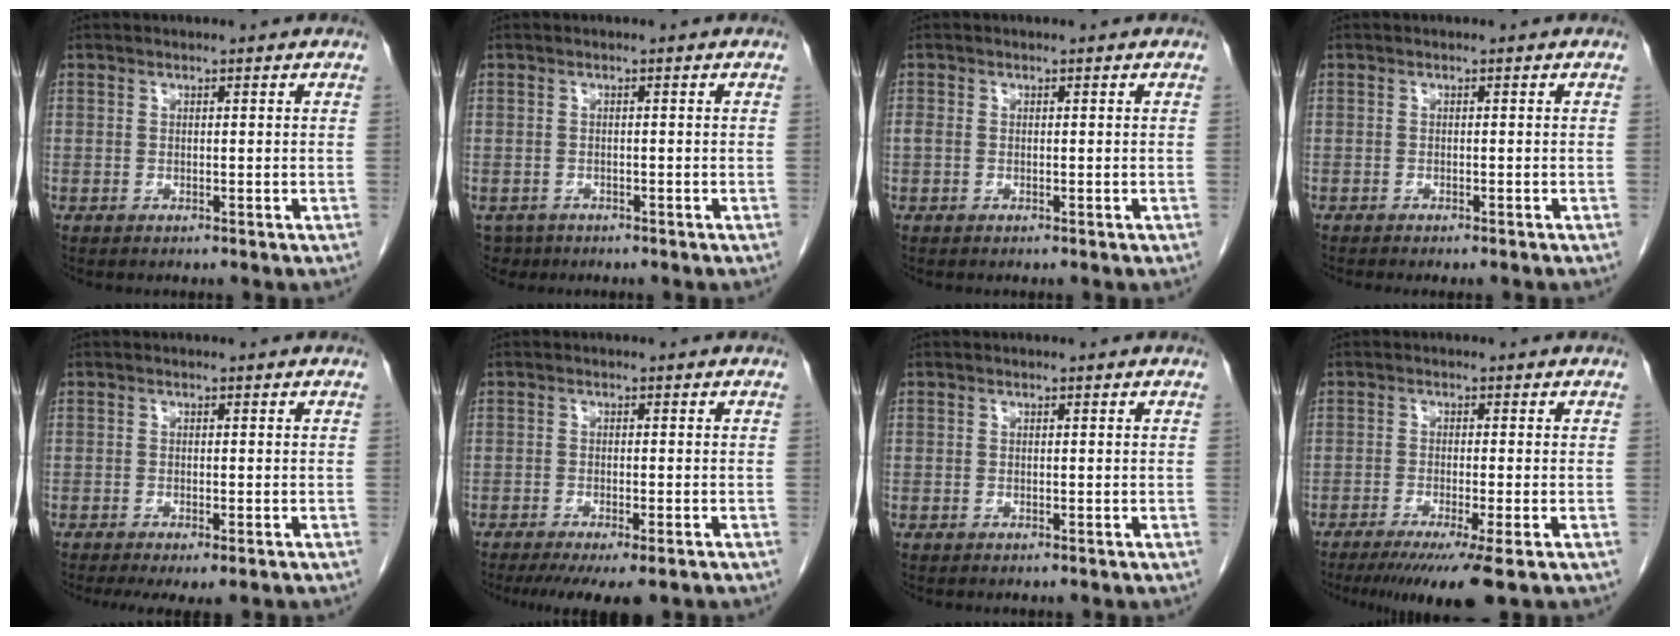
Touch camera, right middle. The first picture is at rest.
{"total": 3.1, "force": [-2.0, 2.3, 0.0], "torque": [0.002, -0.001, -0.037]}
{"total": 1.3, "force": [-0.3, 0.8, 1.0], "torque": [-0.031, 0.005, -0.002]}
{"total": 3.5, "force": [-3.1, 0.3, 1.6], "torque": [-0.019, -0.005, -0.039]}
{"total": 6.2, "force": [-4.7, 1.1, 3.9], "torque": [-0.049, -0.017, -0.067]}
{"total": 9.1, "force": [-7.0, 1.6, 5.6], "torque": [-0.073, -0.016, -0.100]}
{"total": 0.0}
{"total": 8.8, "force": [-6.1, -0.5, 6.4], "torque": [-0.093, -0.024, -0.094]}